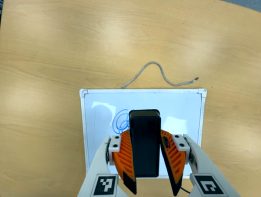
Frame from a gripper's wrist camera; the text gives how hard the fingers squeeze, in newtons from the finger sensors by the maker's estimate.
{"total": 8.4, "left": 7.9, "right": 8.9}